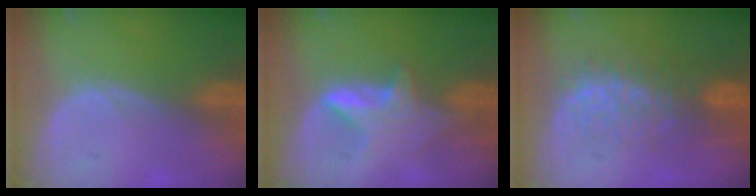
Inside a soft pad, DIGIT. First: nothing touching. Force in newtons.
{"total": 5.6, "press": 5.5, "slide": 1.1}
{"total": 7.7, "press": 7.7, "slide": 1.2}